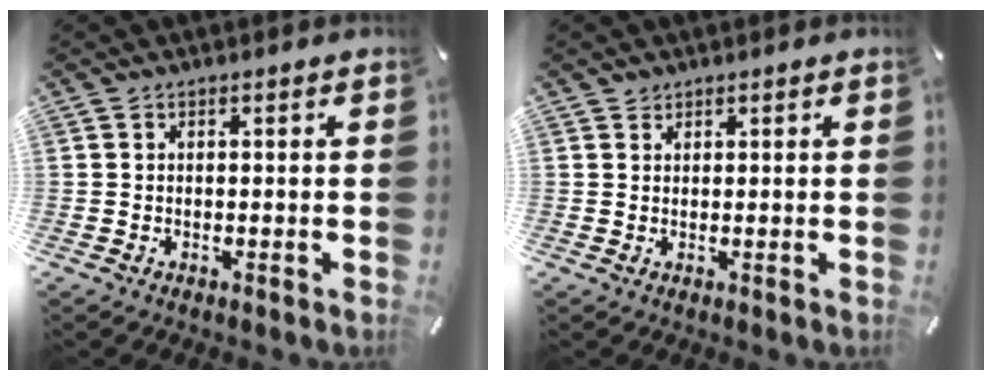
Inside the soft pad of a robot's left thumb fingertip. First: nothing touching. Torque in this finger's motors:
{"motor_torque": [-0.18, -0.09, -0.05, -0.09, 0.00]}